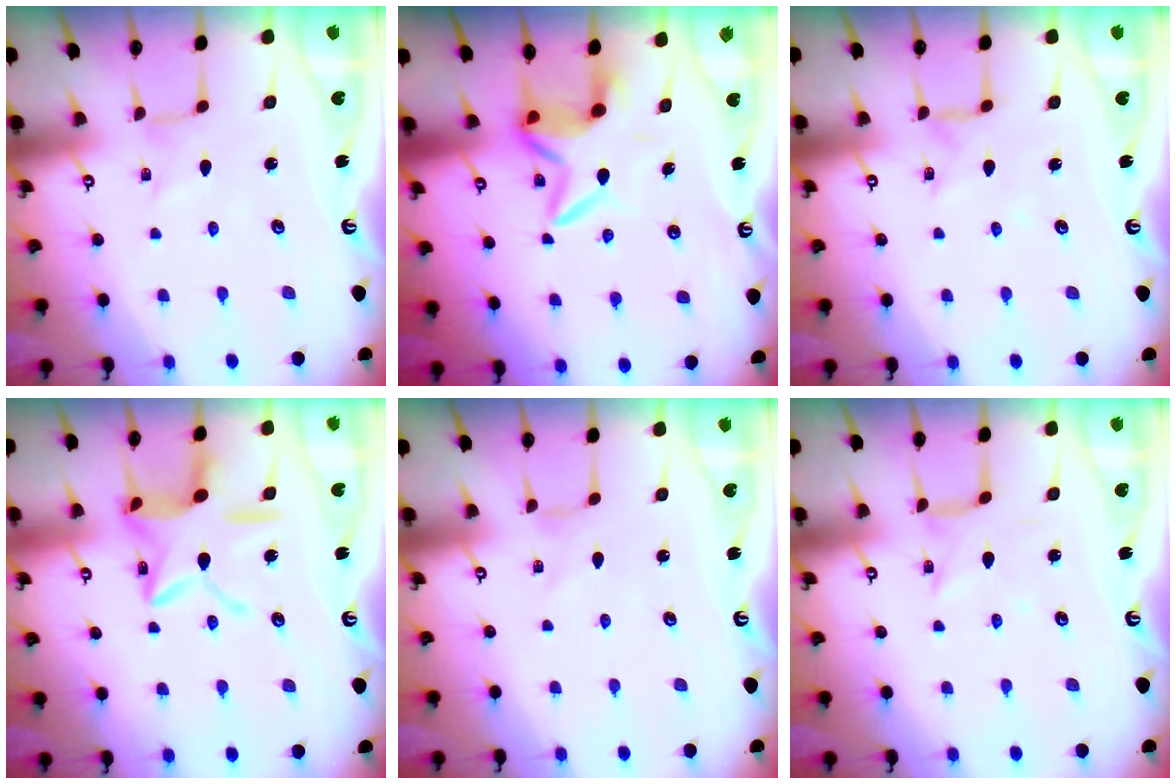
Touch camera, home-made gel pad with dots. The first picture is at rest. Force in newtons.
{"total": 7.8, "press": 7.7, "slide": 1.2}
{"total": 3.5, "press": 3.5, "slide": 0.3}
{"total": 15.2, "press": 15.2, "slide": 1.2}
{"total": 0.0}
{"total": 3.6, "press": 3.5, "slide": 0.5}